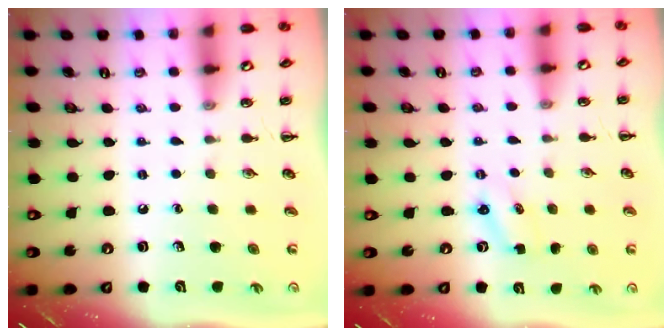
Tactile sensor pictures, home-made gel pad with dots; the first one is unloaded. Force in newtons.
{"total": 2.3, "press": 2.2, "slide": 0.7}